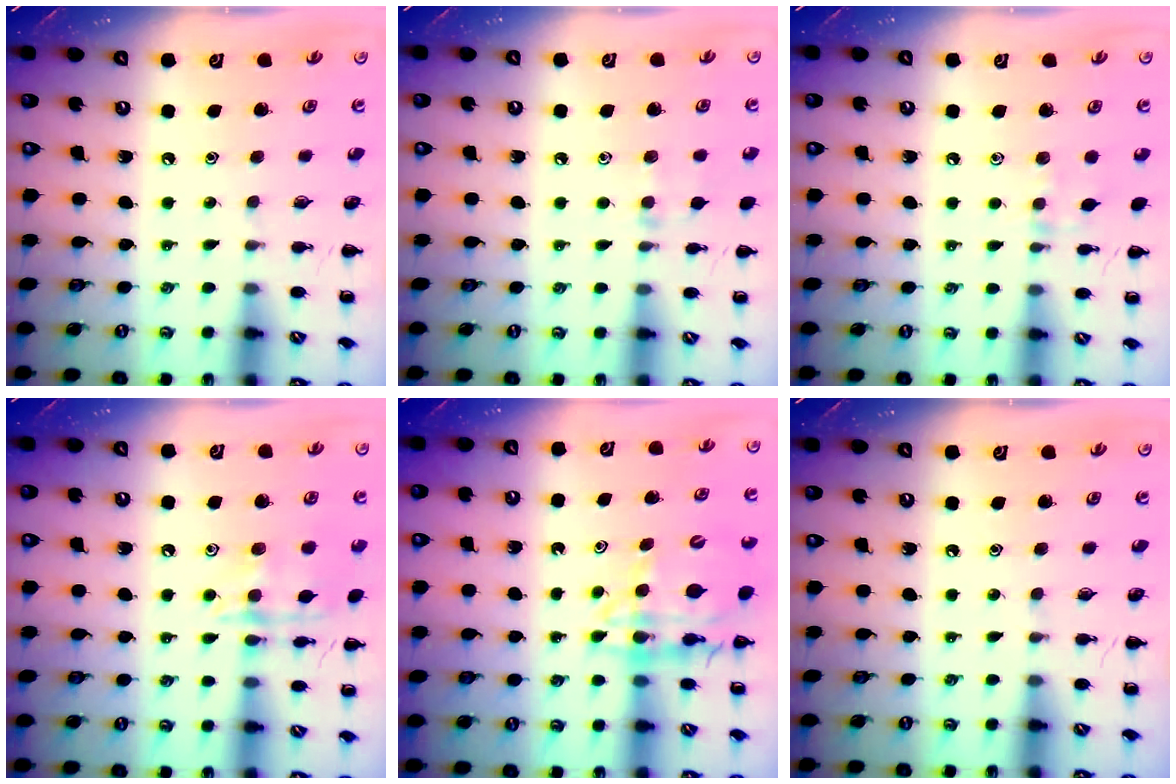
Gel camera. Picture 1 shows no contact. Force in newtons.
{"total": 6.4, "press": 6.0, "slide": 2.3}
{"total": 5.0, "press": 4.9, "slide": 1.2}
{"total": 12.3, "press": 12.3, "slide": 0.6}
{"total": 12.5, "press": 12.1, "slide": 3.3}
{"total": 0.0}